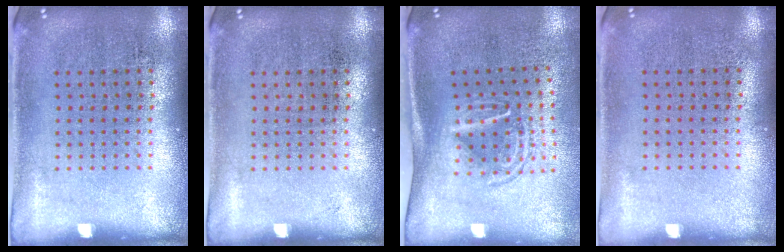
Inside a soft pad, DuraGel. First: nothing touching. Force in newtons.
{"total": 0.0}
{"total": 1.7, "press": 1.2, "slide": 1.2}
{"total": 0.0}